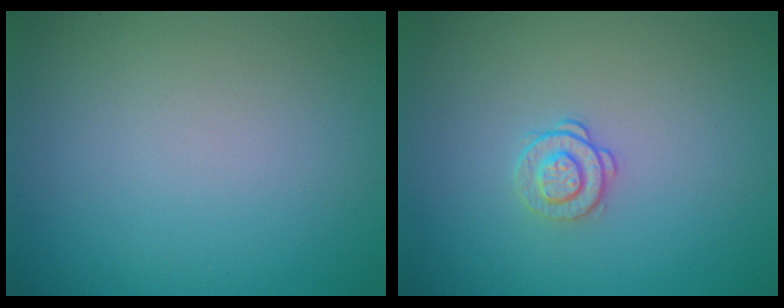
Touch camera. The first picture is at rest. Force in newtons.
{"total": 1.6, "press": 1.2, "slide": 1.0}